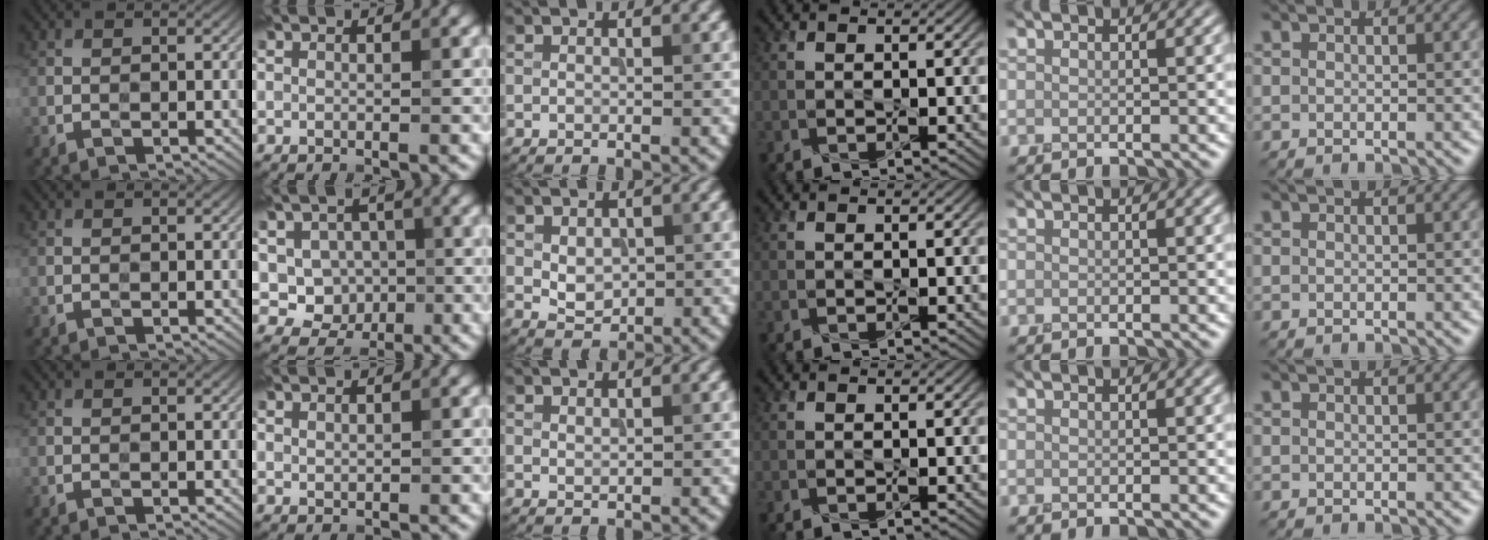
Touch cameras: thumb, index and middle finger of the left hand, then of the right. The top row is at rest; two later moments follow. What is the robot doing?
{"motion": "press", "object": "stapler"}